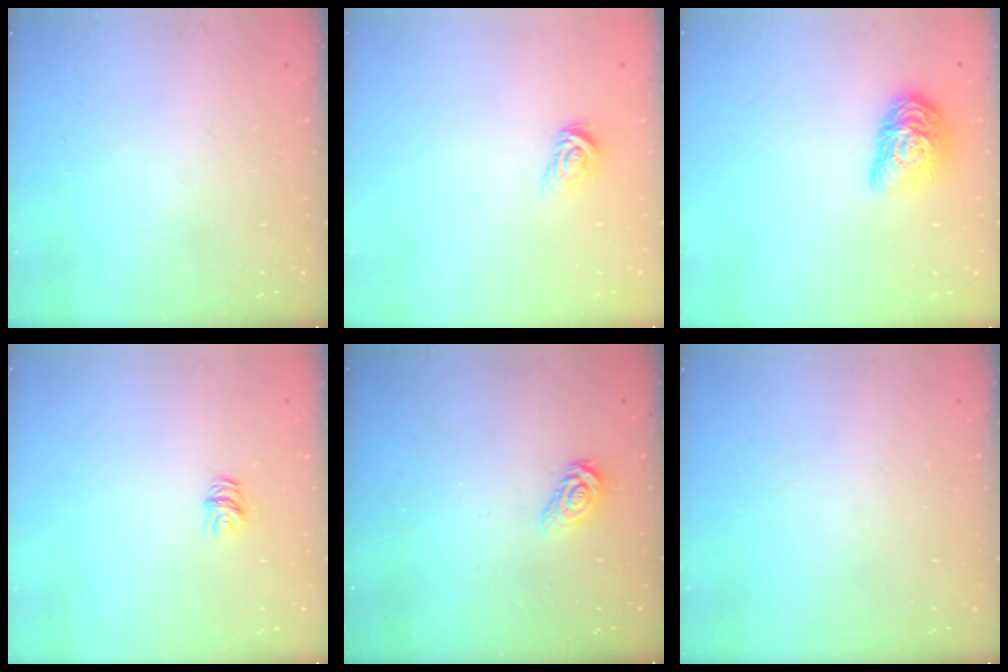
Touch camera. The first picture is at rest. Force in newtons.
{"total": 3.7, "press": 3.7, "slide": 0.4}
{"total": 12.8, "press": 12.8, "slide": 0.5}
{"total": 5.0, "press": 5.0, "slide": 0.4}
{"total": 5.1, "press": 5.1, "slide": 0.4}
{"total": 0.0}